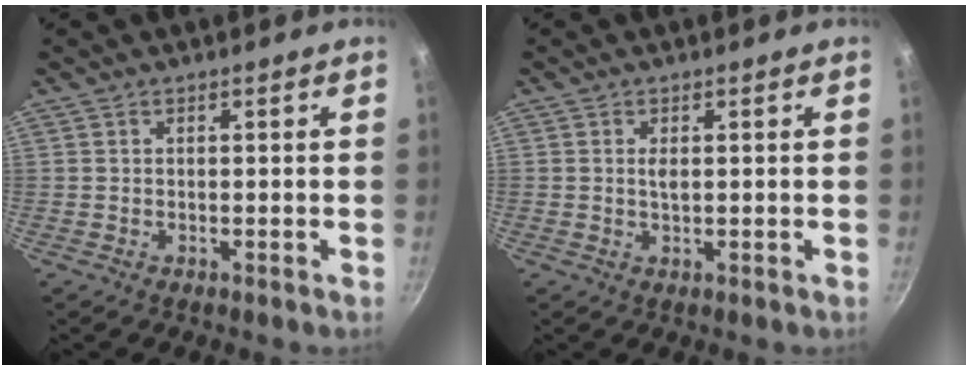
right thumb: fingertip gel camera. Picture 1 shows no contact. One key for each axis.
{"total": 1.5, "fx": 0.3, "fy": 0.7, "fz": 1.3, "tx": -0.025, "ty": 0.000, "tz": 0.006}